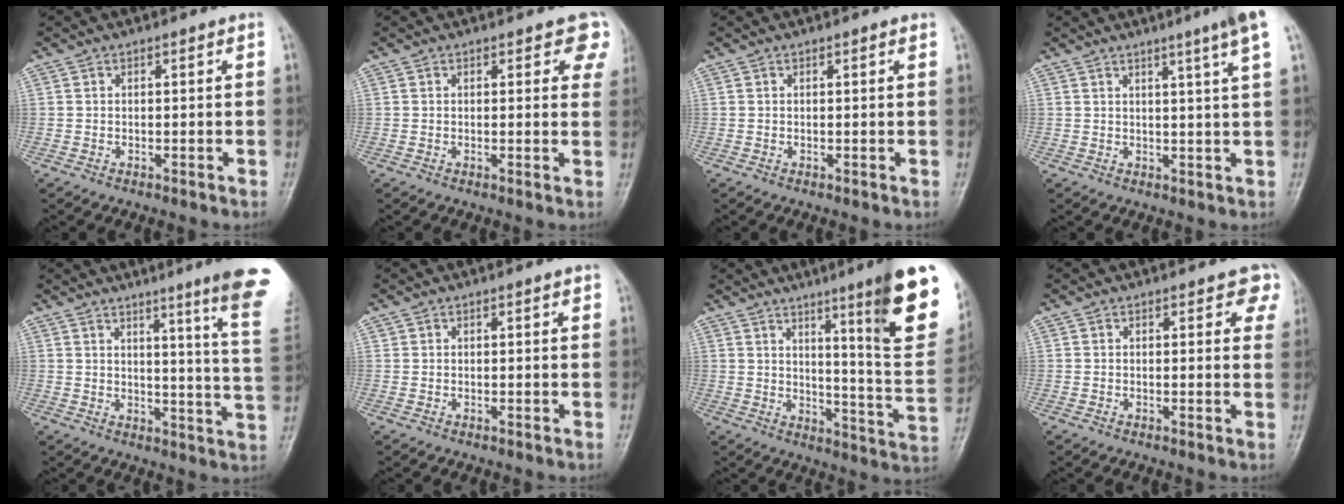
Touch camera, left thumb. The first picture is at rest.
{"total": 4.5, "force": [2.8, 2.4, 2.5], "torque": [0.011, -0.009, 0.017]}
{"total": 0.5, "force": [0.3, 0.1, 0.4], "torque": [-0.005, -0.001, 0.001]}
{"total": 6.8, "force": [4.0, -0.8, 5.5], "torque": [-0.077, -0.012, 0.049]}
{"total": 16.4, "force": [10.7, -0.6, 12.3], "torque": [-0.141, -0.083, 0.117]}
{"total": 1.0, "force": [0.7, 0.5, 0.5], "torque": [0.000, -0.003, 0.006]}
{"total": 20.1, "force": [10.4, 1.8, 17.1], "torque": [-0.193, -0.063, 0.148]}
{"total": 3.9, "force": [2.5, 2.2, 2.1], "torque": [0.014, -0.007, 0.014]}